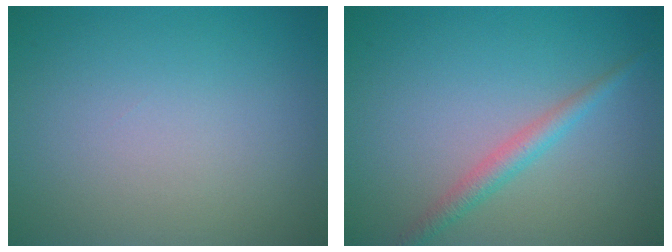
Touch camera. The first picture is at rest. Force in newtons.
{"total": 2.0, "press": 2.0, "slide": 0.1}